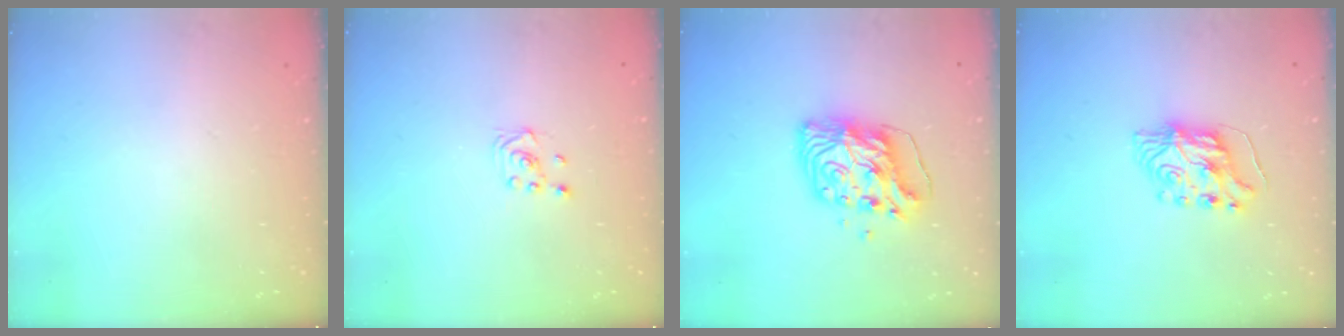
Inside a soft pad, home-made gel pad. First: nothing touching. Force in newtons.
{"total": 2.0, "press": 1.8, "slide": 0.8}
{"total": 10.7, "press": 10.6, "slide": 0.9}
{"total": 6.8, "press": 6.8, "slide": 0.6}